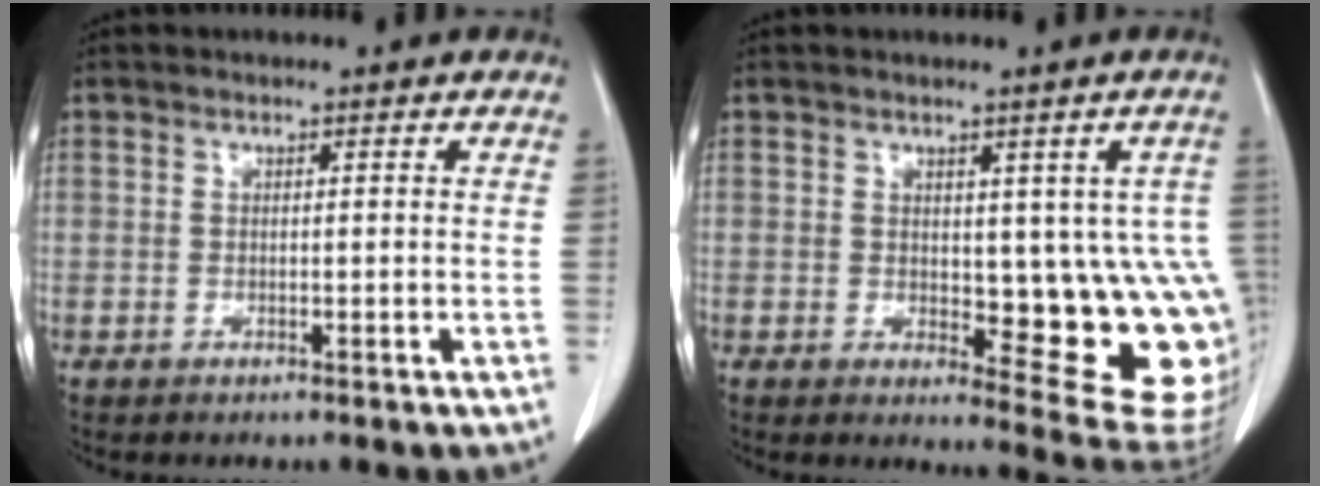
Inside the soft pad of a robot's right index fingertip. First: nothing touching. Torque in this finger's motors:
{"motor_torque": [0.57, -0.11, 0.35, 0.06]}